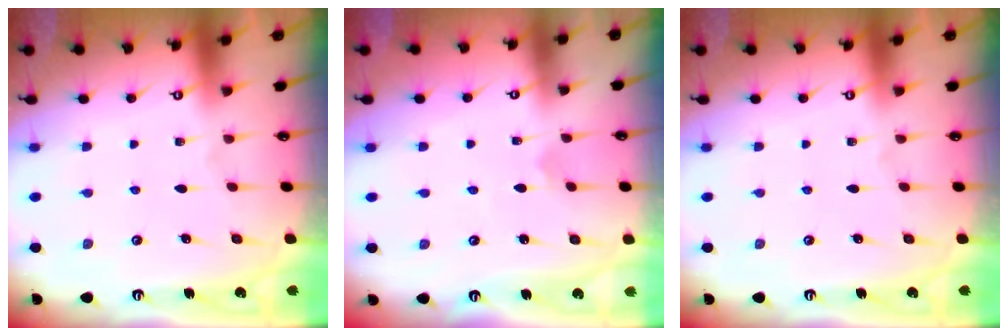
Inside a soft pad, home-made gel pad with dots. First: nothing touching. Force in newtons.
{"total": 1.7, "press": 1.7, "slide": 0.1}
{"total": 0.0}